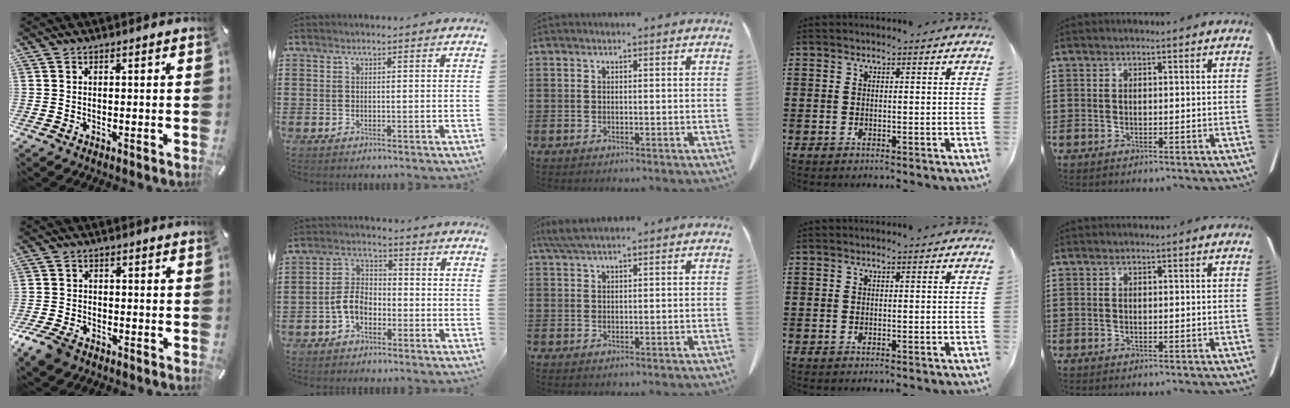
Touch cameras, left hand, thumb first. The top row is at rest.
{"thumb": {"total": 5.1, "force": [-3.6, 2.9, 2.2], "torque": [-0.058, 0.013, -0.072]}, "index": {"total": 5.2, "force": [-2.2, 3.2, 3.4], "torque": [-0.090, 0.003, -0.050]}, "middle": {"total": 2.9, "force": [2.1, 0.3, 1.9], "torque": [-0.043, -0.002, 0.041]}}